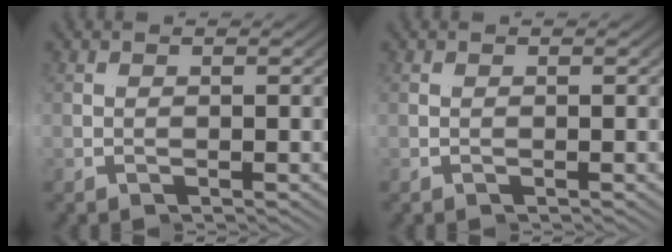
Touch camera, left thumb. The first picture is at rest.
{"total": 0.0}